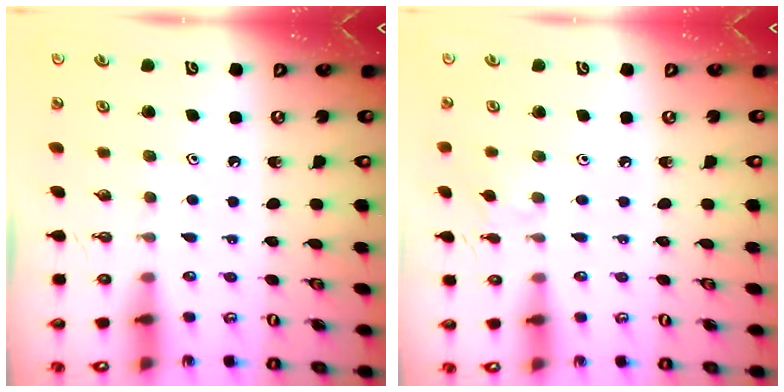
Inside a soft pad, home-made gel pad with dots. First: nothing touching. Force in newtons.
{"total": 4.0, "press": 4.0, "slide": 0.6}